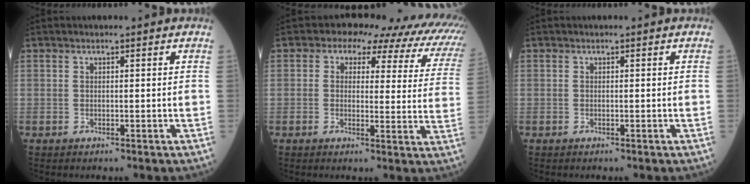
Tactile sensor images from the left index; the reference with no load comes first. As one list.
[{"total": 15.5, "force": [11.9, 7.2, 6.8], "torque": [-0.059, 0.017, 0.107]}, {"total": 0.0}]